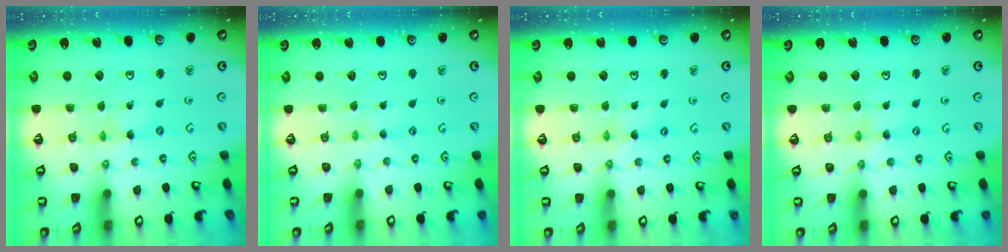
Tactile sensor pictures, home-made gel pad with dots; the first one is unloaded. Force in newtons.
{"total": 0.0}
{"total": 1.8, "press": 1.8, "slide": 0.3}
{"total": 0.8, "press": 0.8, "slide": 0.2}